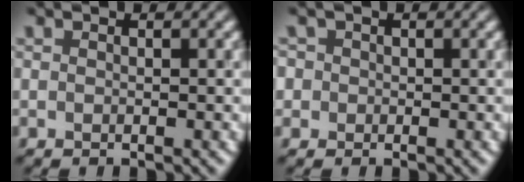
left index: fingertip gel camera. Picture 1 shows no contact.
{"total": 1.4, "force": [0.3, 1.4, 0.4], "torque": [-0.002, 0.004, -0.004]}